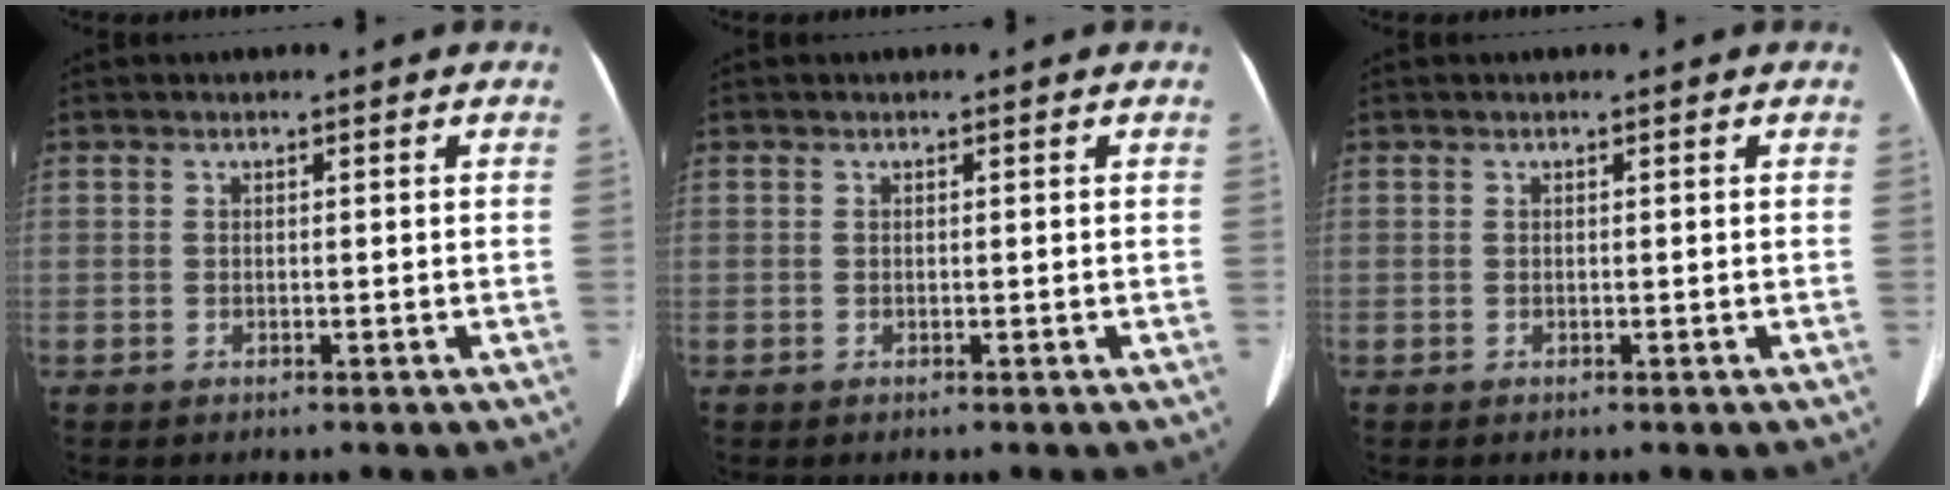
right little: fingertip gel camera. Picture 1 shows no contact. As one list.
[{"total": 0.0}, {"total": 0.0}]